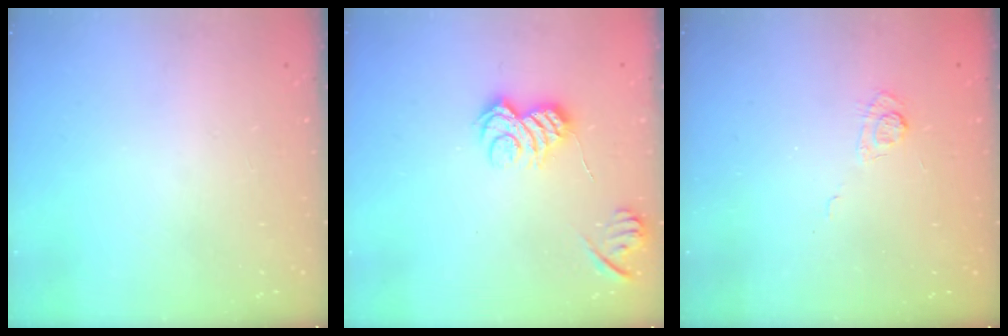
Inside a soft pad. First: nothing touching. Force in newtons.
{"total": 9.6, "press": 9.6, "slide": 0.3}
{"total": 3.6, "press": 3.1, "slide": 1.7}